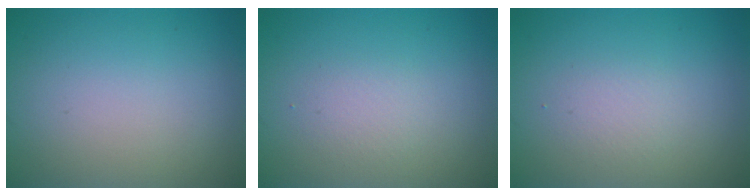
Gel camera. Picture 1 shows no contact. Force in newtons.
{"total": 1.4, "press": 1.4, "slide": 0.1}
{"total": 1.4, "press": 1.4, "slide": 0.1}